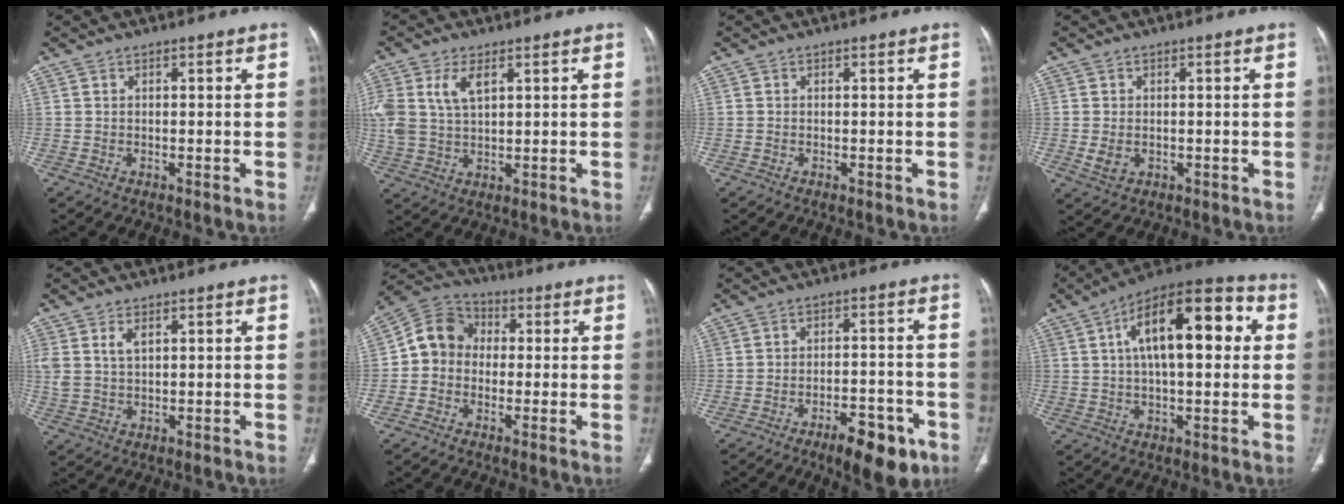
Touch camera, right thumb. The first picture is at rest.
{"total": 9.3, "force": [3.5, 5.2, 6.8], "torque": [-0.156, 0.001, 0.076]}
{"total": 0.0}
{"total": 3.1, "force": [-0.4, 2.3, 2.0], "torque": [-0.039, -0.002, -0.001]}
{"total": 3.8, "force": [1.7, 2.1, 2.8], "torque": [-0.057, -0.001, 0.041]}
{"total": 8.8, "force": [-0.3, 7.7, 4.2], "torque": [-0.060, 0.033, -0.023]}
{"total": 10.6, "force": [-6.1, 4.2, 7.6], "torque": [-0.091, 0.030, -0.085]}
{"total": 19.5, "force": [4.2, 8.6, 17.0], "torque": [-0.236, 0.028, 0.053]}